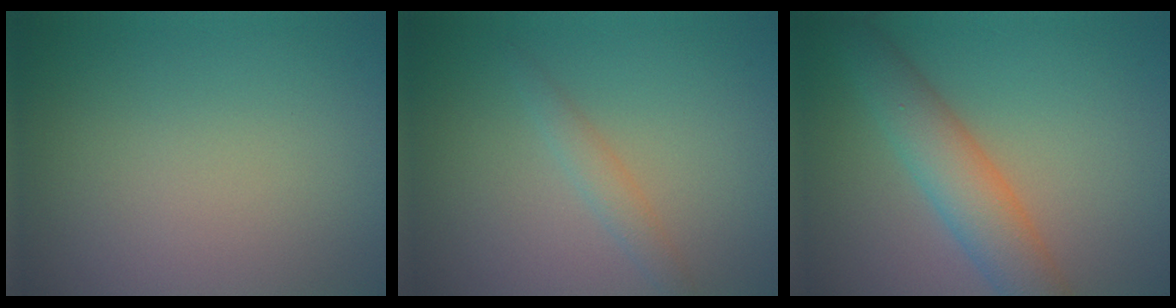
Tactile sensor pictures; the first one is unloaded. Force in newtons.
{"total": 1.5, "press": 1.5, "slide": 0.0}
{"total": 5.1, "press": 5.1, "slide": 0.2}